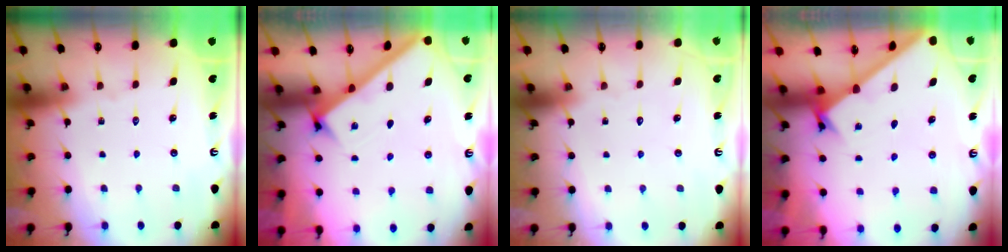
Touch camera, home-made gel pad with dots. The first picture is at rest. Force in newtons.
{"total": 2.8, "press": 2.8, "slide": 0.4}
{"total": 1.5, "press": 1.5, "slide": 0.1}
{"total": 1.6, "press": 1.5, "slide": 0.1}